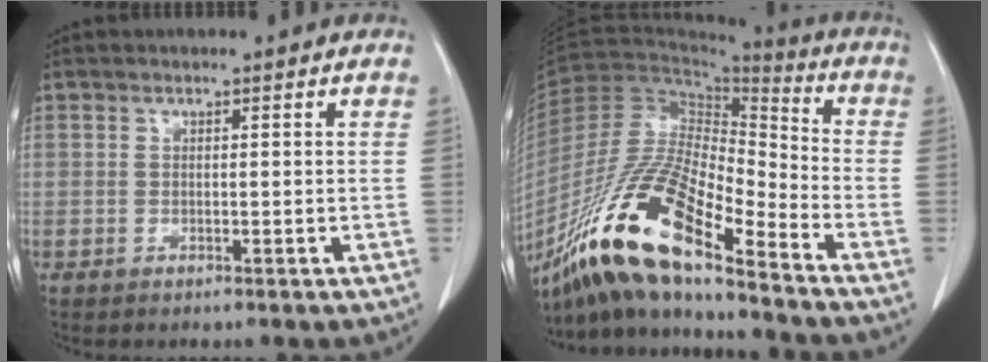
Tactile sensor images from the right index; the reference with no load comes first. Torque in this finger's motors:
{"motor_torque": [0.59, -0.57, 0.44, 0.11]}